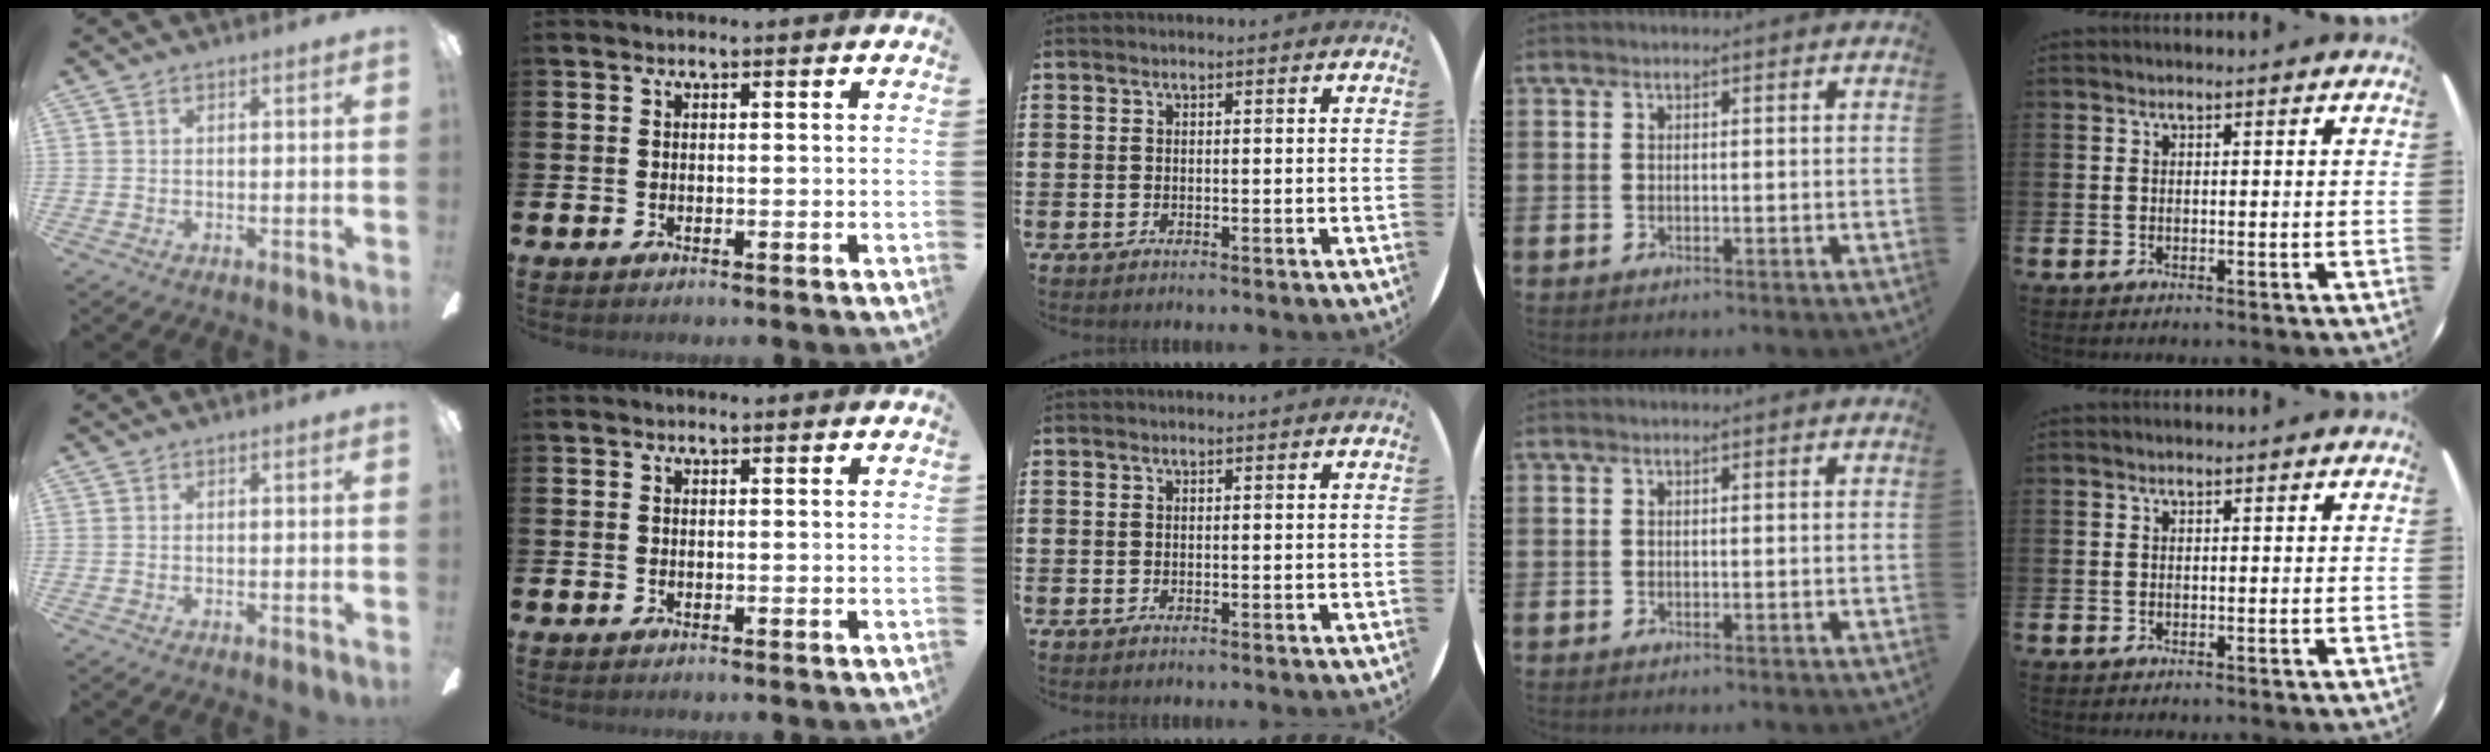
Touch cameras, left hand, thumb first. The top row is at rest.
{}